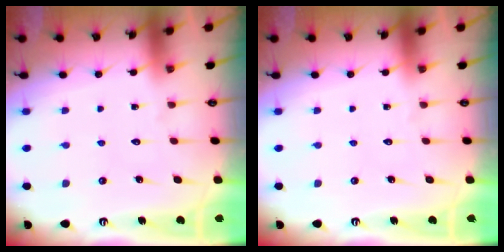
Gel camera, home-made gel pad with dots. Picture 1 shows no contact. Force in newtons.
{"total": 0.0}